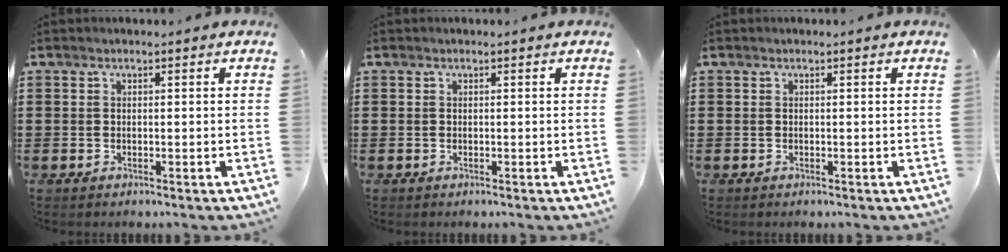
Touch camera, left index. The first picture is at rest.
{"total": 0.0}
{"total": 0.0}